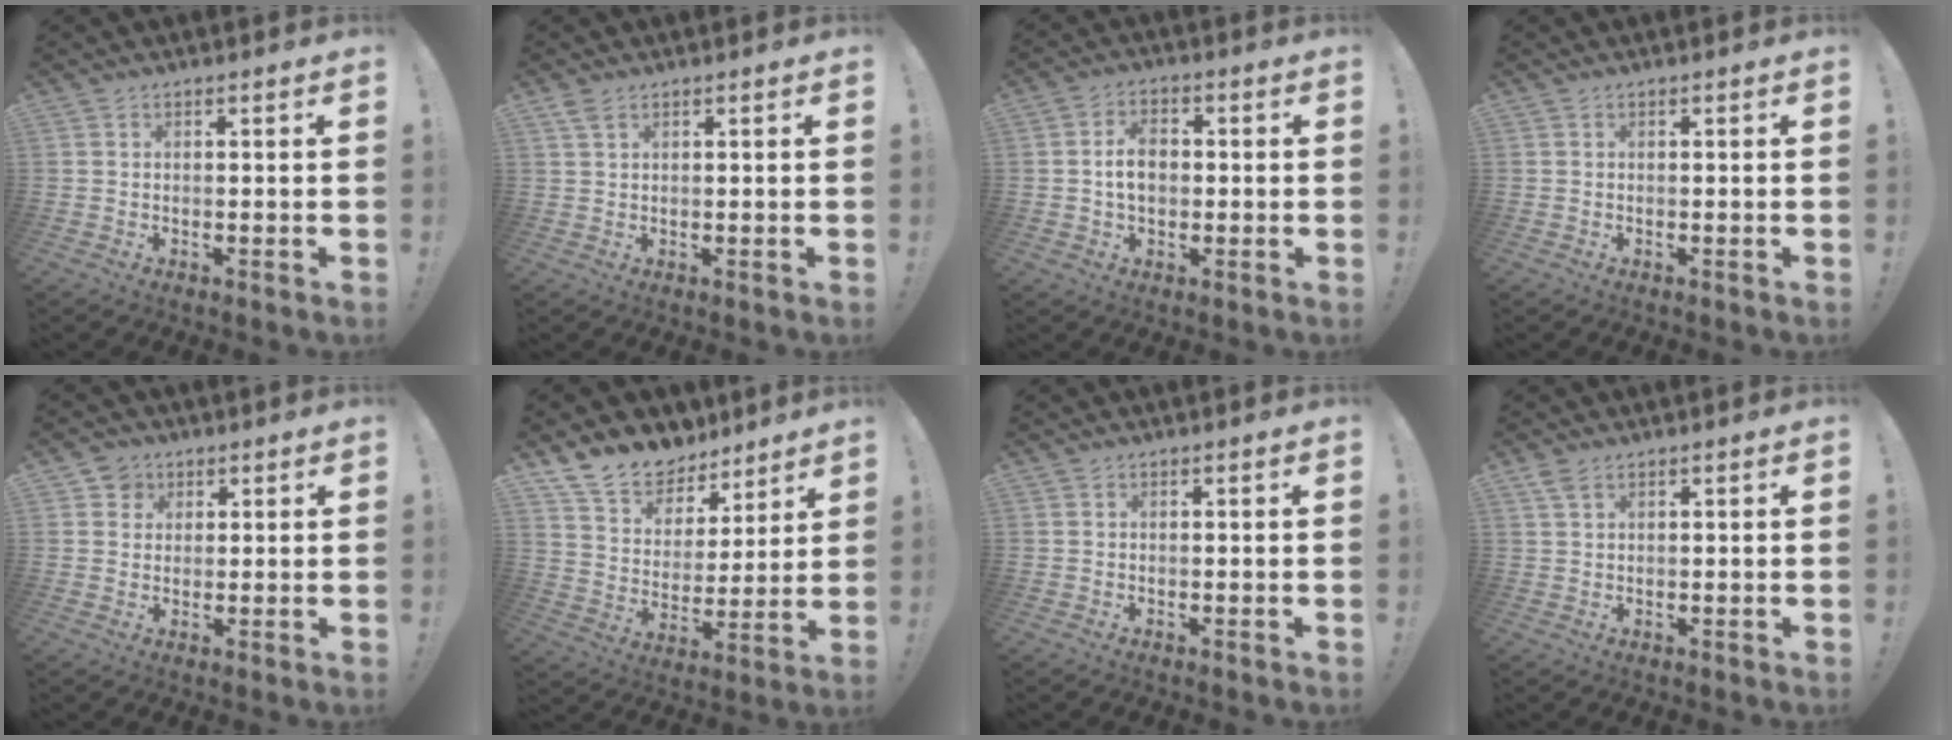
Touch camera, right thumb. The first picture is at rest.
{"total": 2.5, "force": [1.6, 1.2, 1.6], "torque": [-0.028, -0.002, 0.028]}
{"total": 7.1, "force": [0.0, 4.8, 5.2], "torque": [-0.091, 0.004, -0.004]}
{"total": 0.0}
{"total": 4.4, "force": [1.9, 3.8, 0.9], "torque": [-0.009, -0.005, 0.035]}
{"total": 13.6, "force": [10.8, 7.5, 3.6], "torque": [-0.079, -0.075, 0.204]}
{"total": 0.0}
{"total": 2.7, "force": [1.7, 1.3, 1.7], "torque": [-0.031, -0.003, 0.031]}